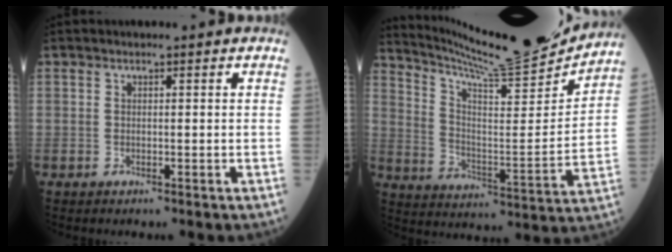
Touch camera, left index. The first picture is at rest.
{"total": 19.8, "force": [18.9, -0.3, 5.9], "torque": [-0.115, -0.057, 0.287]}